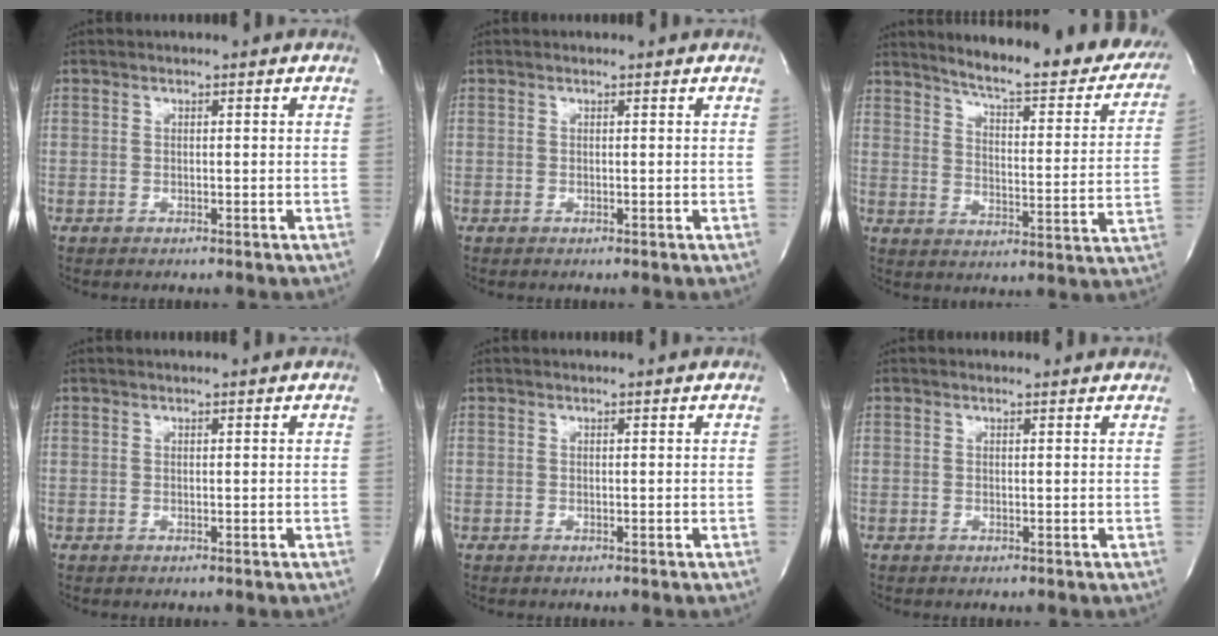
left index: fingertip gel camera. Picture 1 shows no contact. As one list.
[{"total": 0.5, "force": [0.5, 0.0, 0.0], "torque": [-0.005, 0.002, 0.006]}, {"total": 23.6, "force": [20.1, 4.2, 11.6], "torque": [-0.150, -0.055, 0.241]}, {"total": 1.8, "force": [1.7, -0.1, 0.6], "torque": [-0.009, 0.012, 0.023]}, {"total": 1.2, "force": [1.1, -0.1, 0.4], "torque": [-0.008, 0.008, 0.016]}, {"total": 3.1, "force": [3.0, 0.6, 0.6], "torque": [-0.017, 0.010, 0.028]}]